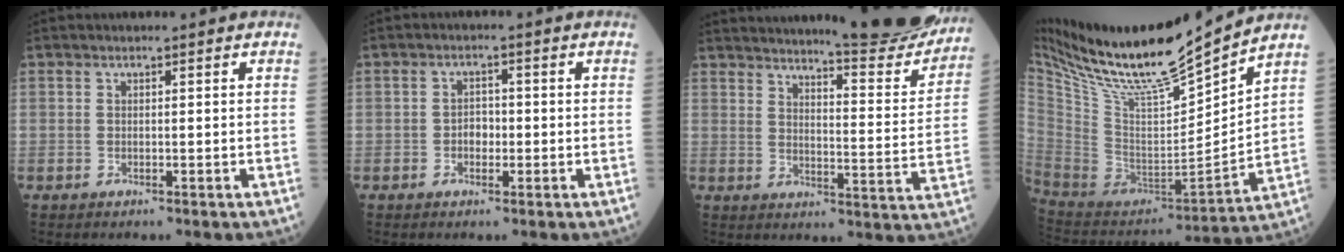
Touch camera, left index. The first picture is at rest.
{"total": 2.2, "force": [-0.6, 1.5, 1.5], "torque": [-0.022, 0.006, -0.011]}
{"total": 20.2, "force": [18.5, 0.9, 8.0], "torque": [-0.109, -0.075, 0.231]}
{"total": 21.5, "force": [18.0, 0.9, 11.6], "torque": [-0.211, -0.009, 0.329]}